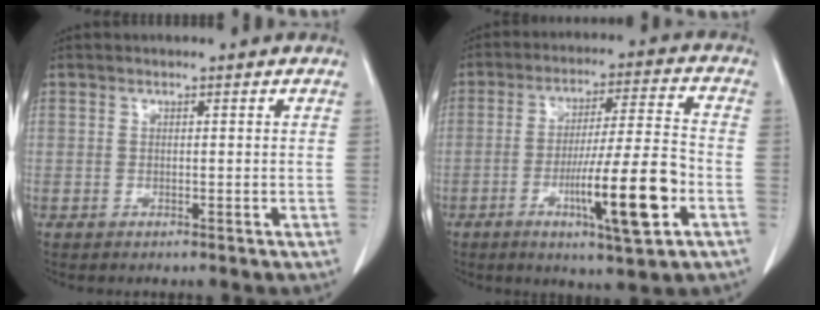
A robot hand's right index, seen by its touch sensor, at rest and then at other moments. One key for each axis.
{"total": 13.6, "fx": -4.8, "fy": 0.4, "fz": 12.7, "tx": -0.212, "ty": -0.007, "tz": -0.074}